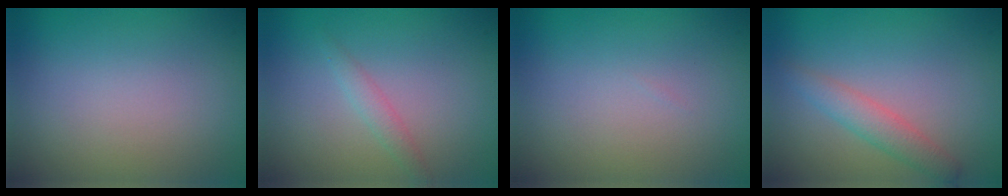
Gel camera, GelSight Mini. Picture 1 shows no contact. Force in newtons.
{"total": 1.3, "press": 1.3, "slide": 0.0}
{"total": 0.0}
{"total": 2.4, "press": 2.4, "slide": 0.2}